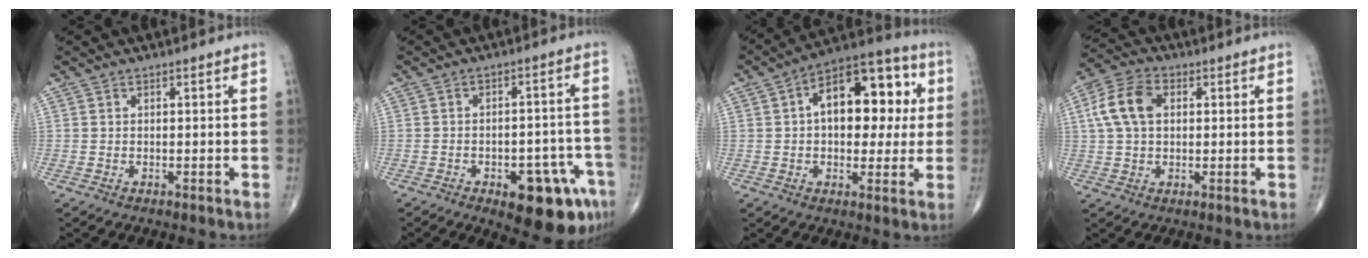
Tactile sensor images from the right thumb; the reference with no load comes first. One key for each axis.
{"total": 14.0, "fx": -7.0, "fy": 5.8, "fz": 10.6, "tx": -0.102, "ty": 0.040, "tz": -0.081}
{"total": 17.5, "fx": 3.0, "fy": 9.9, "fz": 14.1, "tx": -0.162, "ty": 0.026, "tz": 0.035}
{"total": 9.1, "fx": 1.8, "fy": 5.9, "fz": 6.6, "tx": -0.134, "ty": 0.019, "tz": 0.029}